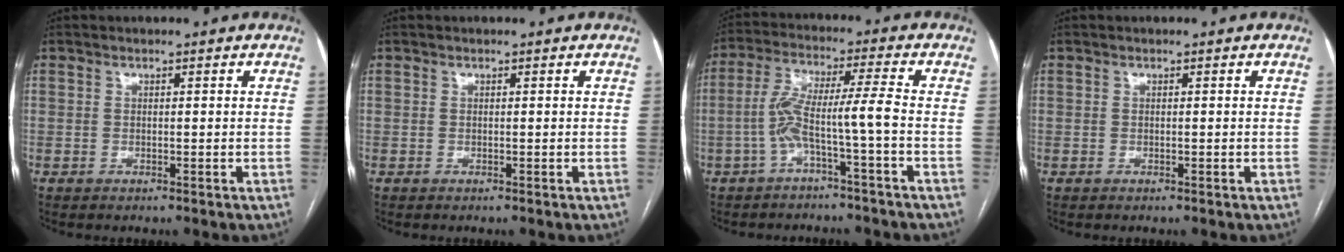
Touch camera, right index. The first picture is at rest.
{"total": 0.0}
{"total": 7.2, "force": [-2.6, -0.8, 6.7], "torque": [-0.135, 0.028, -0.049]}
{"total": 0.0}